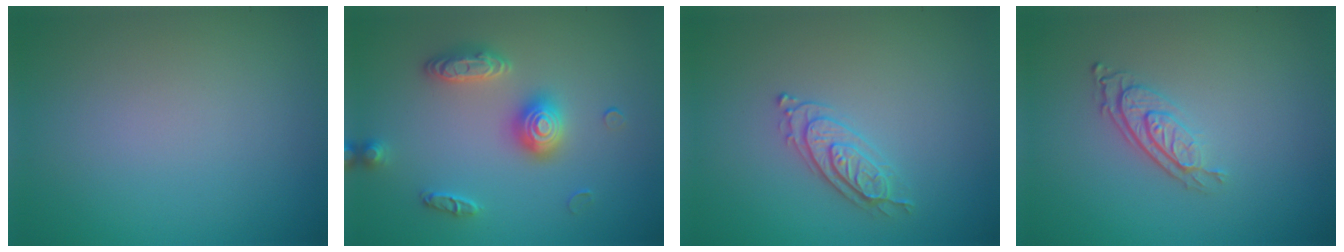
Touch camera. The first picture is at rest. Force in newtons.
{"total": 3.1, "press": 3.1, "slide": 0.3}
{"total": 2.2, "press": 2.2, "slide": 0.3}
{"total": 2.9, "press": 2.1, "slide": 2.1}